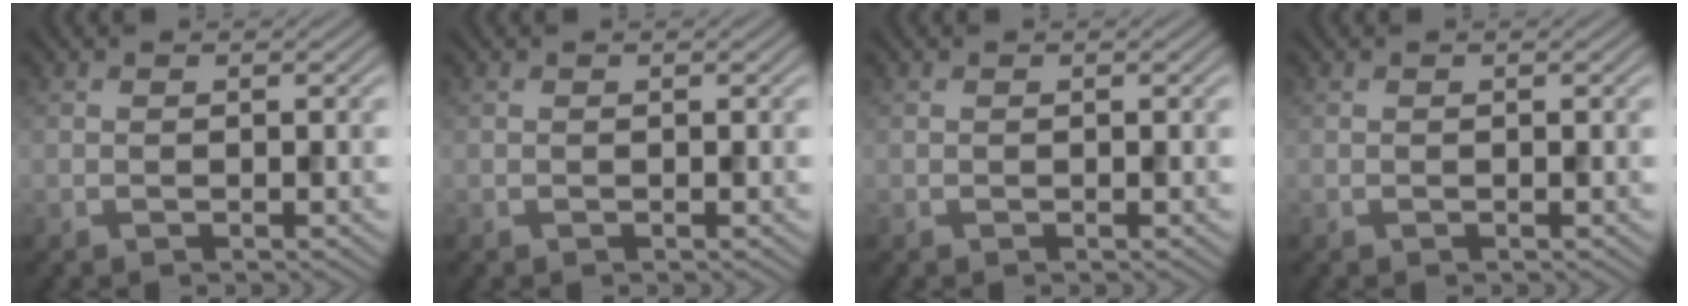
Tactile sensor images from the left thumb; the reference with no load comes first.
{"total": 0.0}
{"total": 0.0}
{"total": 0.0}